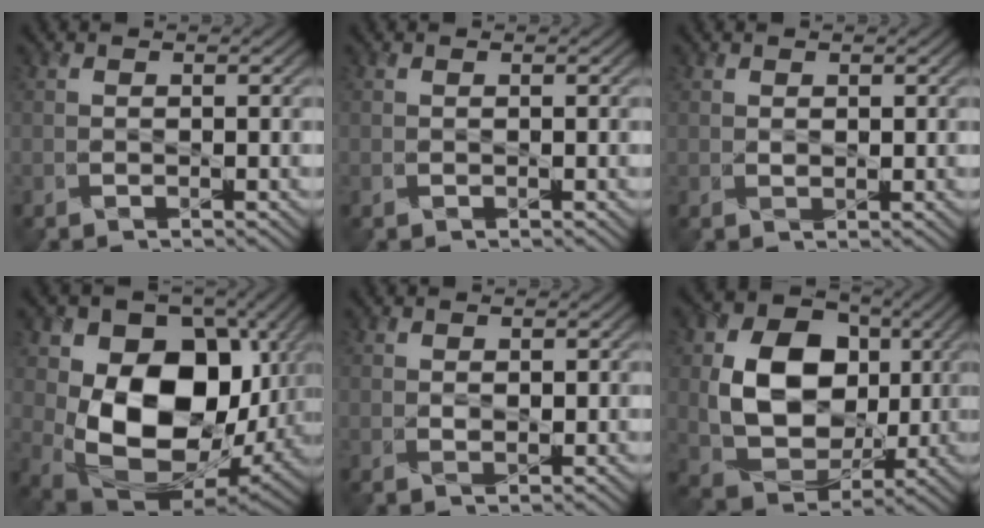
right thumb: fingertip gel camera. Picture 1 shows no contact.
{"total": 0.0}
{"total": 0.8, "force": [0.5, 0.4, 0.4], "torque": [-0.011, -0.003, 0.012]}
{"total": 16.8, "force": [1.0, 12.0, 11.7], "torque": [-0.204, -0.039, 0.028]}
{"total": 1.1, "force": [0.6, 0.6, 0.7], "torque": [-0.017, -0.004, 0.015]}
{"total": 12.5, "force": [1.4, 9.6, 7.9], "torque": [-0.160, -0.006, 0.025]}